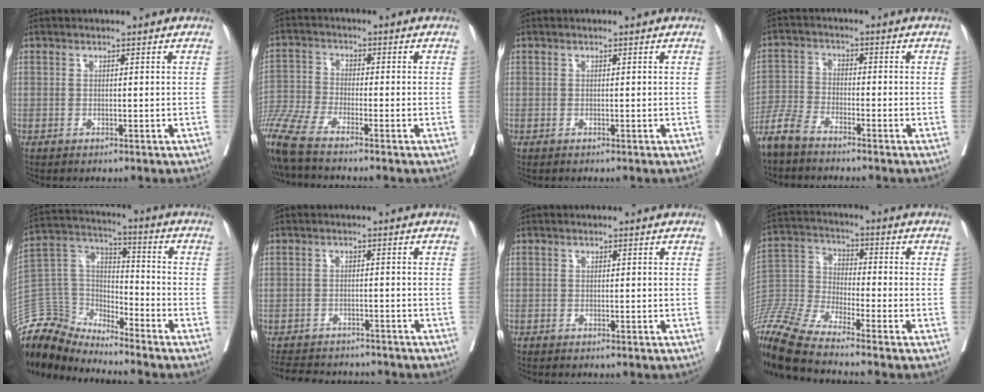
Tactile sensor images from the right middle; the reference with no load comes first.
{"total": 10.4, "force": [-9.0, -0.5, 5.2], "torque": [-0.115, -0.024, -0.174]}
{"total": 0.0}
{"total": 4.9, "force": [-4.5, 0.9, 1.7], "torque": [-0.047, -0.009, -0.096]}
{"total": 9.6, "force": [-9.4, 1.3, -1.5], "torque": [0.027, 0.061, -0.192]}
{"total": 11.4, "force": [-10.3, 3.7, 3.1], "torque": [-0.060, 0.004, -0.136]}
{"total": 0.7, "force": [-0.3, 0.3, -0.6], "torque": [-0.001, 0.007, -0.010]}
{"total": 14.2, "force": [-12.6, -0.7, 6.5], "torque": [-0.152, -0.014, -0.252]}